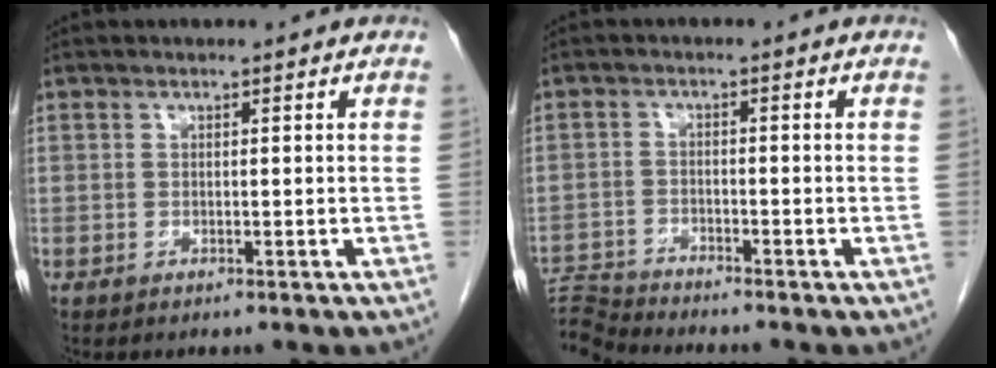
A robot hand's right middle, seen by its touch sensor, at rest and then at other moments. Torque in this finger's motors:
{"motor_torque": [-0.73, -0.57, 0.01, 0.03]}